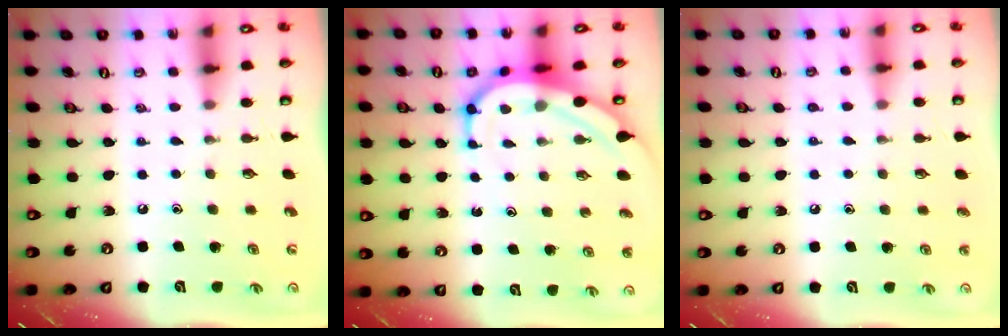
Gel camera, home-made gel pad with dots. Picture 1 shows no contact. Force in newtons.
{"total": 8.9, "press": 8.9, "slide": 1.0}
{"total": 3.6, "press": 3.5, "slide": 0.4}